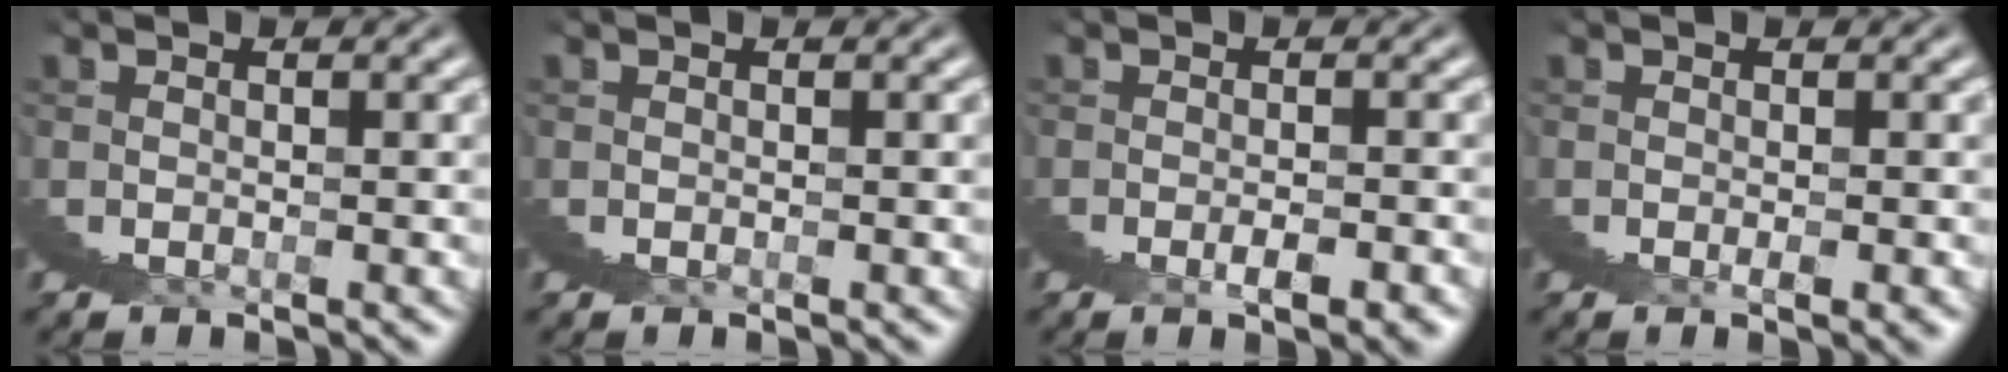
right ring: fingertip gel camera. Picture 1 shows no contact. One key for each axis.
{"total": 0.0}
{"total": 0.9, "fx": -0.1, "fy": -0.3, "fz": 0.9, "tx": -0.001, "ty": 0.011, "tz": -0.004}
{"total": 0.7, "fx": 0.1, "fy": -0.2, "fz": 0.6, "tx": -0.008, "ty": 0.003, "tz": 0.004}